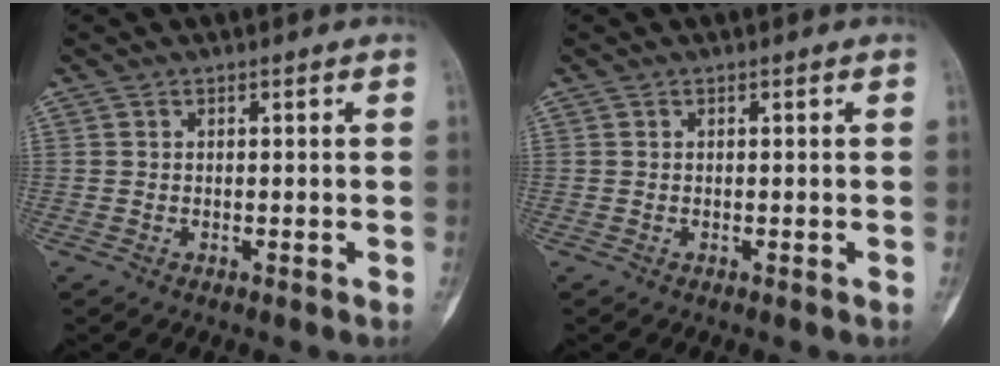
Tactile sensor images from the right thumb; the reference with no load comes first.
{"total": 0.0}